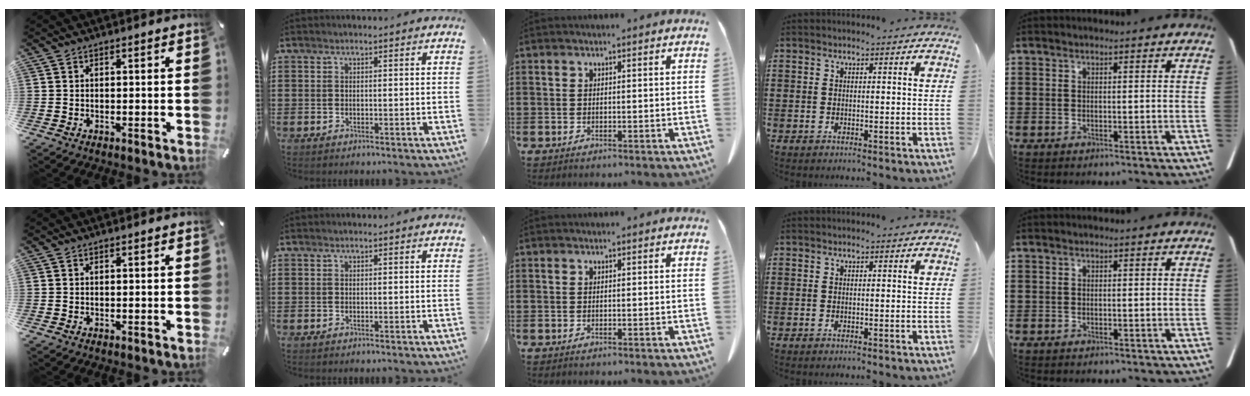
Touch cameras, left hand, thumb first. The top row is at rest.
{}